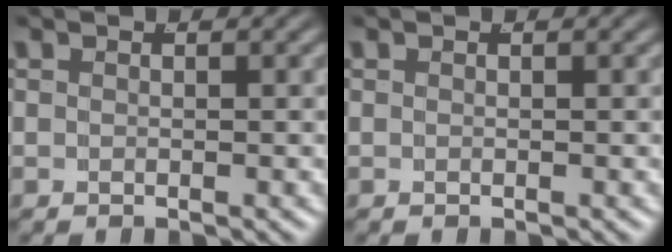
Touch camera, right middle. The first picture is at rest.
{"total": 0.0}